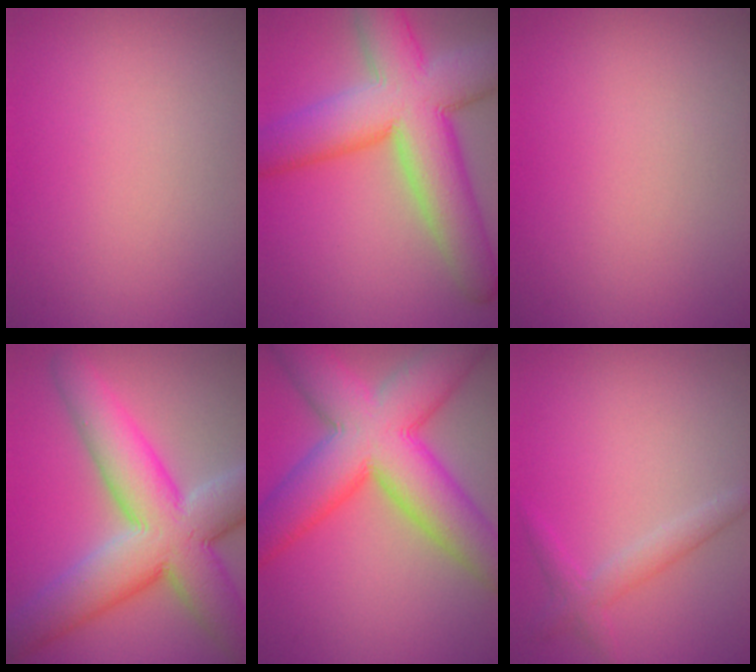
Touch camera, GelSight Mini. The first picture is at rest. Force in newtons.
{"total": 11.9, "press": 11.9, "slide": 0.4}
{"total": 0.0}
{"total": 11.5, "press": 11.5, "slide": 0.5}
{"total": 12.1, "press": 12.1, "slide": 0.5}
{"total": 1.9, "press": 1.9, "slide": 0.1}